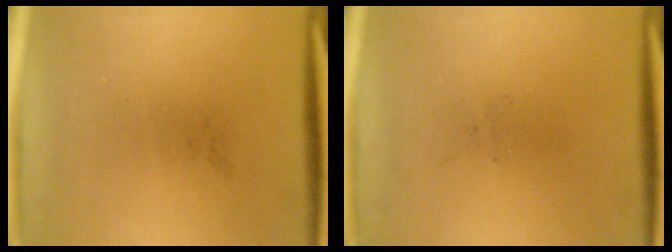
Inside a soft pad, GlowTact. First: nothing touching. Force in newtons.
{"total": 0.0}